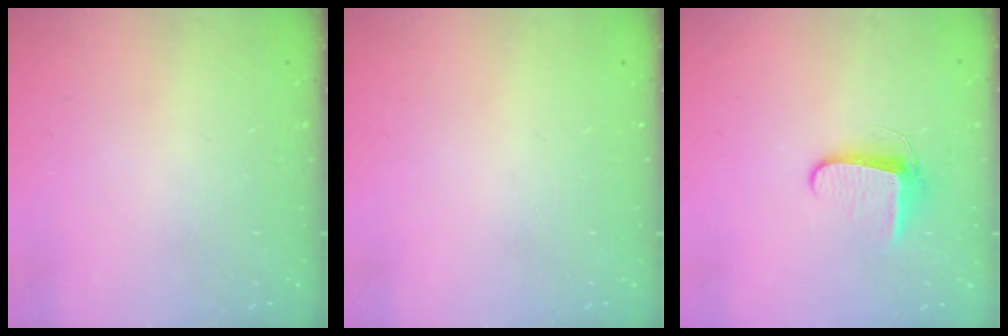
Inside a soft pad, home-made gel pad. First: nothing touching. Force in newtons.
{"total": 0.0}
{"total": 7.8, "press": 7.7, "slide": 1.1}